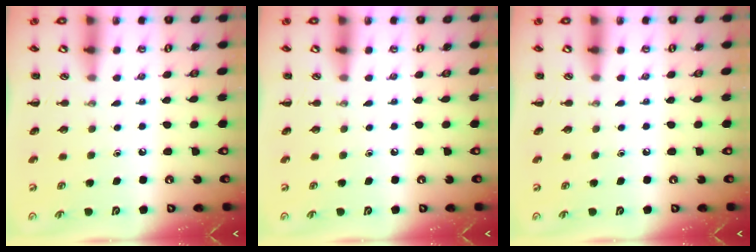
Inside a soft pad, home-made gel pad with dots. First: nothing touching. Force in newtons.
{"total": 0.0}
{"total": 0.0}